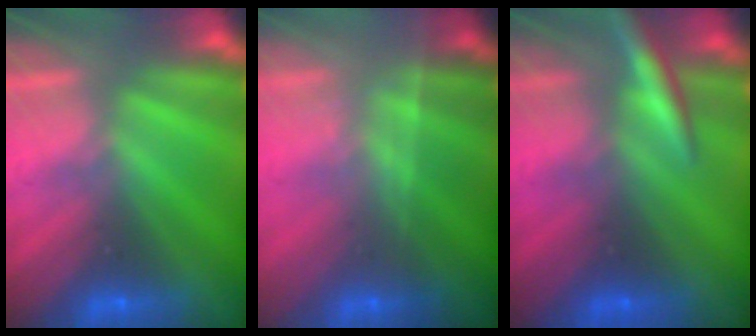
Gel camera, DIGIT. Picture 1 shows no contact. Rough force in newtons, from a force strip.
{"total": 1.7}
{"total": 3.0}